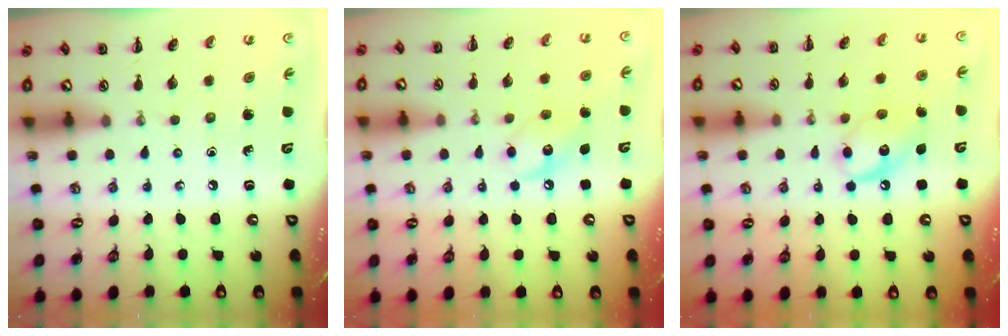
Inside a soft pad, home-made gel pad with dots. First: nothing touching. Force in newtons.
{"total": 9.6, "press": 9.6, "slide": 1.0}
{"total": 11.7, "press": 11.7, "slide": 1.0}